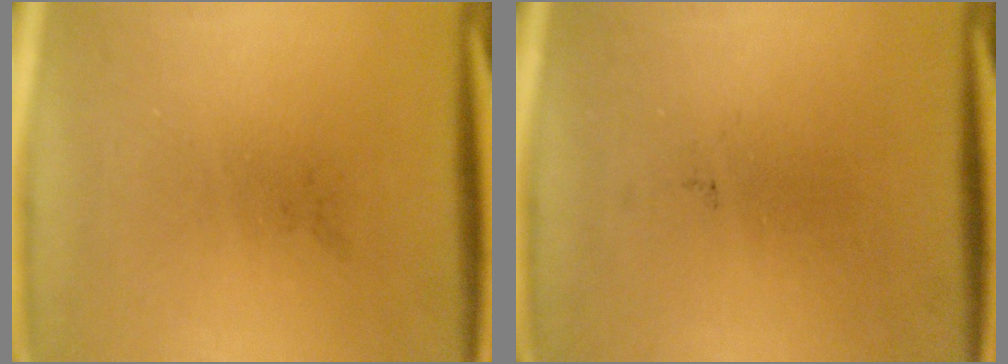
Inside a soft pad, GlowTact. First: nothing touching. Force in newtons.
{"total": 0.0}